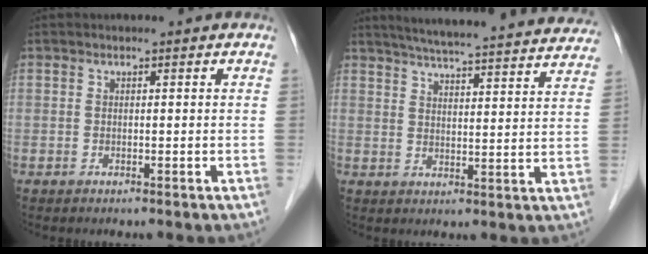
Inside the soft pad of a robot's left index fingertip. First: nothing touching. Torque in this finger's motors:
{"motor_torque": [0.17, -0.26, 0.20, 0.09]}